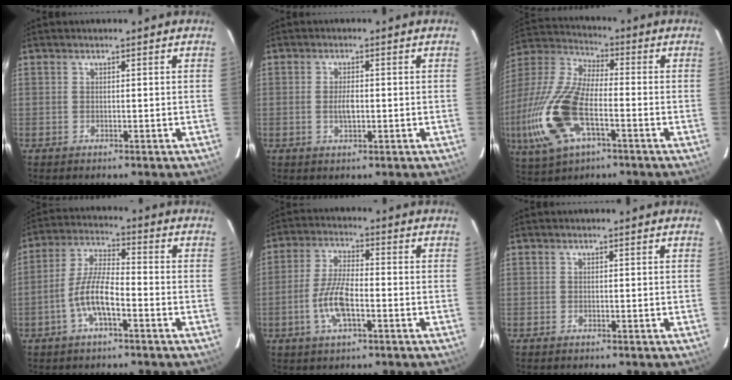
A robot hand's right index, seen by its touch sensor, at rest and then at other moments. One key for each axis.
{"total": 2.9, "fx": -0.5, "fy": 1.3, "fz": 2.5, "tx": -0.047, "ty": -0.001, "tz": -0.008}
{"total": 20.6, "fx": -6.2, "fy": 9.1, "fz": 17.4, "tx": -0.390, "ty": -0.021, "tz": -0.120}
{"total": 8.4, "fx": -3.7, "fy": 2.3, "fz": 7.1, "tx": -0.155, "ty": 0.009, "tz": -0.071}
{"total": 8.3, "fx": -3.0, "fy": 2.7, "fz": 7.3, "tx": -0.154, "ty": 0.002, "tz": -0.059}
{"total": 0.0}